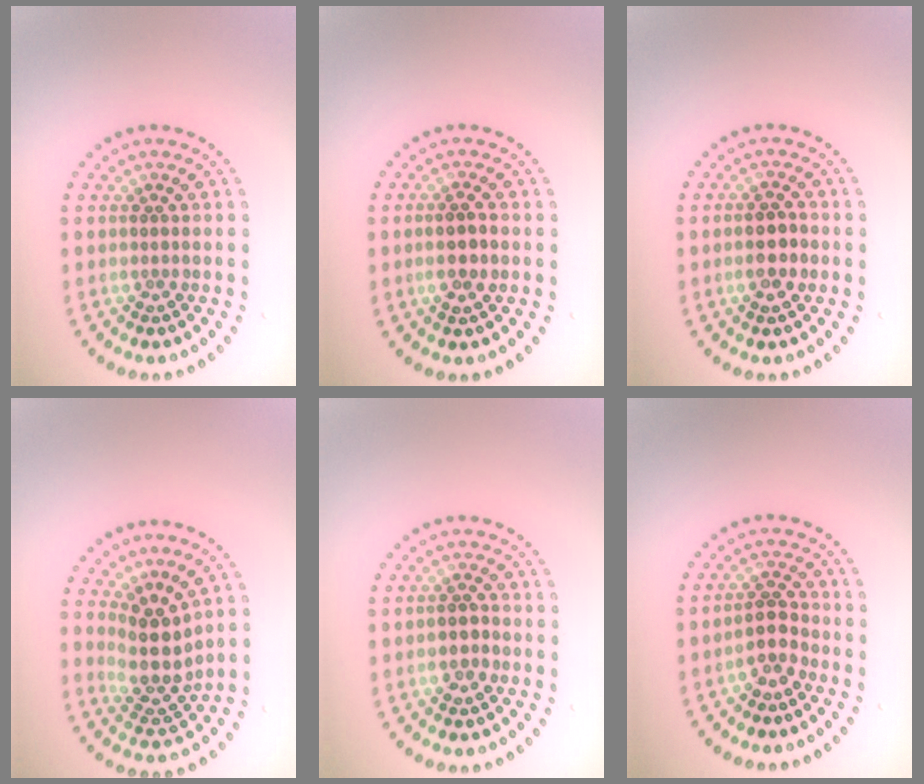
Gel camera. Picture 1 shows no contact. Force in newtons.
{"total": 1.8, "press": 1.7, "slide": 0.5}
{"total": 2.4, "press": 2.4, "slide": 0.4}
{"total": 3.8, "press": 2.9, "slide": 2.4}
{"total": 1.5, "press": 1.5, "slide": 0.2}
{"total": 2.3, "press": 2.1, "slide": 0.9}